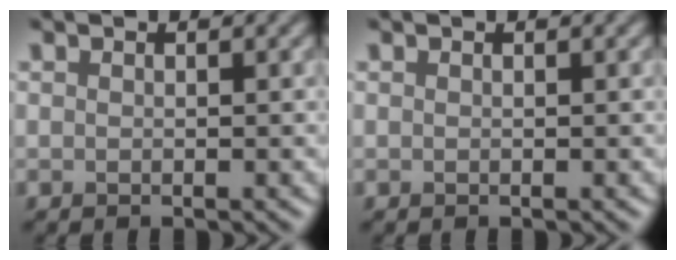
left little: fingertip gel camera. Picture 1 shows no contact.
{"total": 0.0}